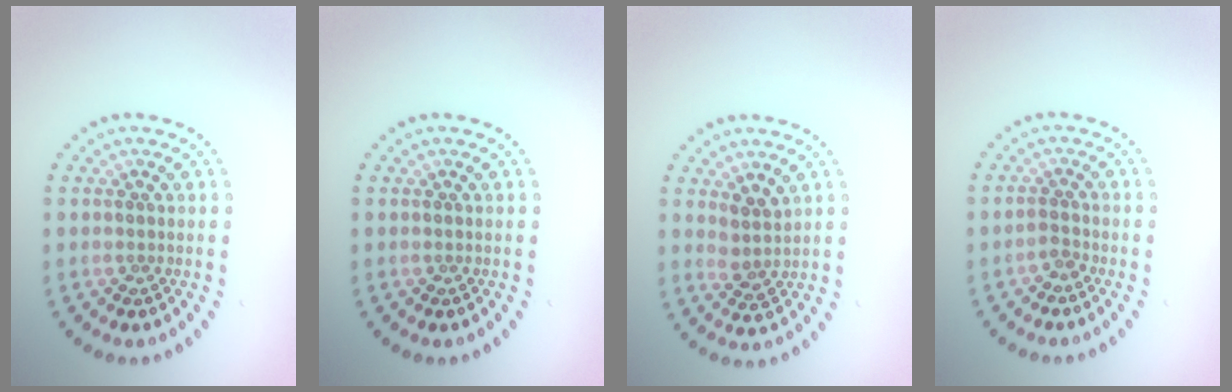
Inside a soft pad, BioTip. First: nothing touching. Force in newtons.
{"total": 0.0}
{"total": 1.9, "press": 1.5, "slide": 1.1}
{"total": 1.1, "press": 0.8, "slide": 0.7}